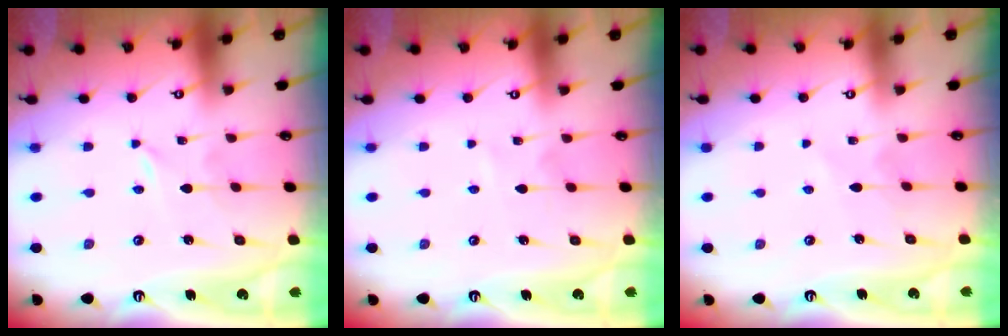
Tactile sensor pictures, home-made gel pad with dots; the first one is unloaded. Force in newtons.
{"total": 2.2, "press": 2.2, "slide": 0.2}
{"total": 3.9, "press": 3.8, "slide": 0.5}